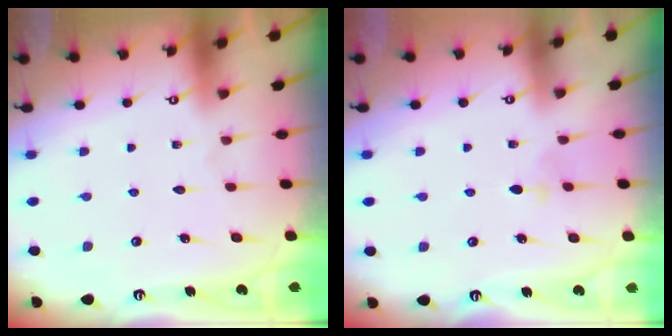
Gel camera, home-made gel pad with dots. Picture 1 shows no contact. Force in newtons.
{"total": 1.9, "press": 1.9, "slide": 0.4}